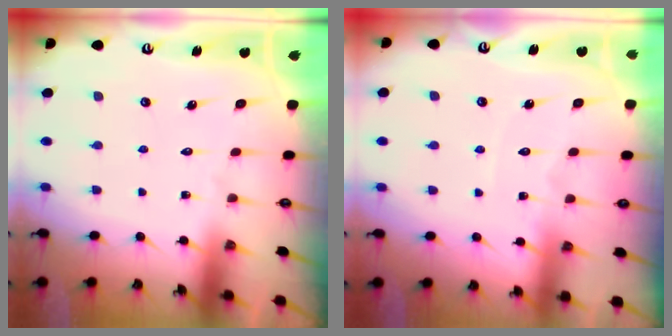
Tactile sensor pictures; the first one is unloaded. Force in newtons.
{"total": 5.9, "press": 5.9, "slide": 0.5}